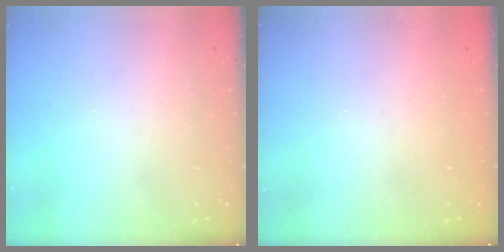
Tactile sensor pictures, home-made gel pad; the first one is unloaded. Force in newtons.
{"total": 0.9, "press": 0.9, "slide": 0.4}